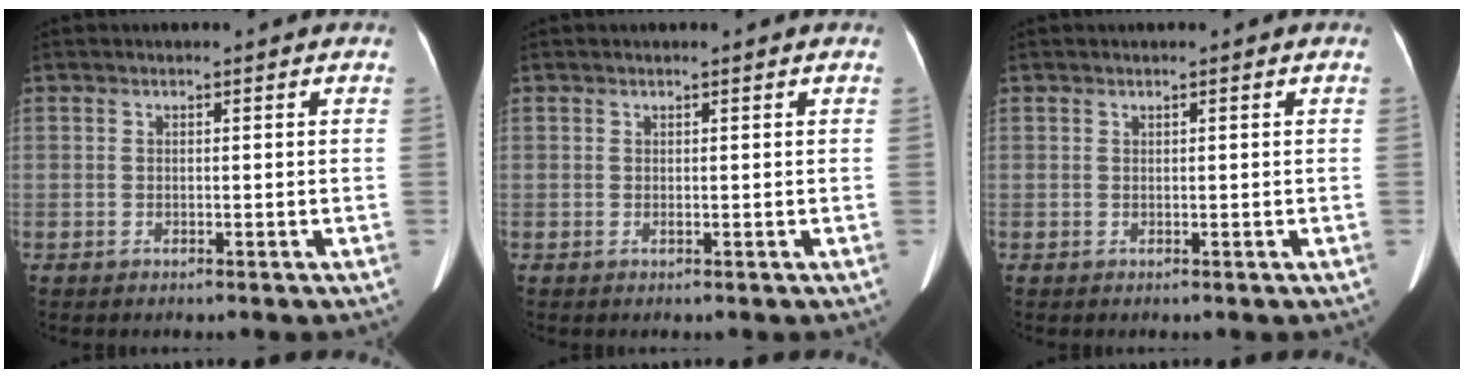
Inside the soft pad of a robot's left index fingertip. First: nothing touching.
{"total": 0.0}
{"total": 0.0}